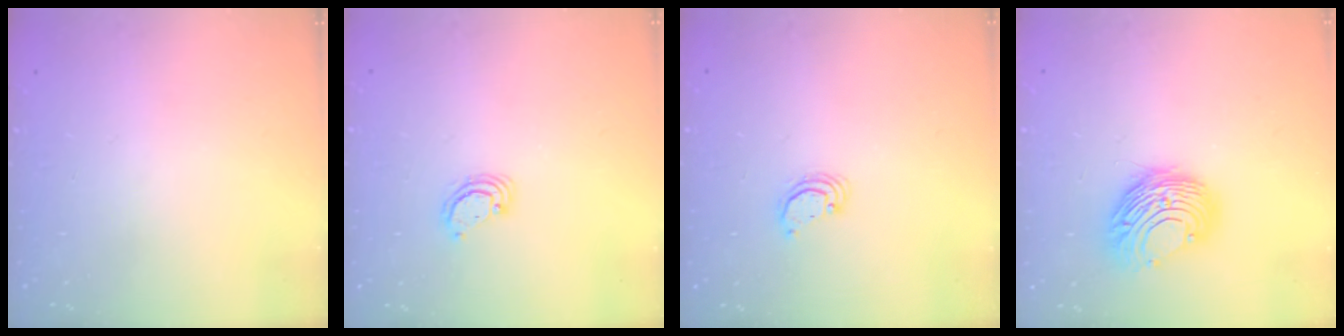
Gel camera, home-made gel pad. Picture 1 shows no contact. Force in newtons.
{"total": 2.9, "press": 2.9, "slide": 0.3}
{"total": 2.7, "press": 2.7, "slide": 0.2}
{"total": 10.9, "press": 10.9, "slide": 0.6}